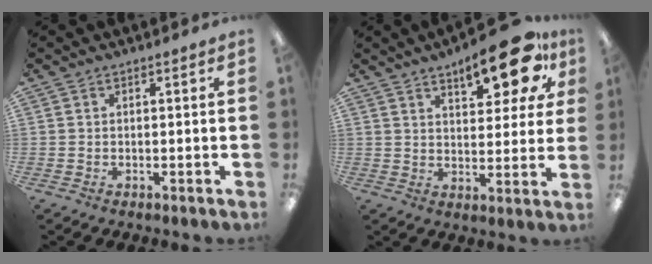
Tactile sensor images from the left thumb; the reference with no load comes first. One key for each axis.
{"total": 14.8, "fx": 9.3, "fy": 5.4, "fz": 10.2, "tx": -0.135, "ty": -0.044, "tz": 0.150}